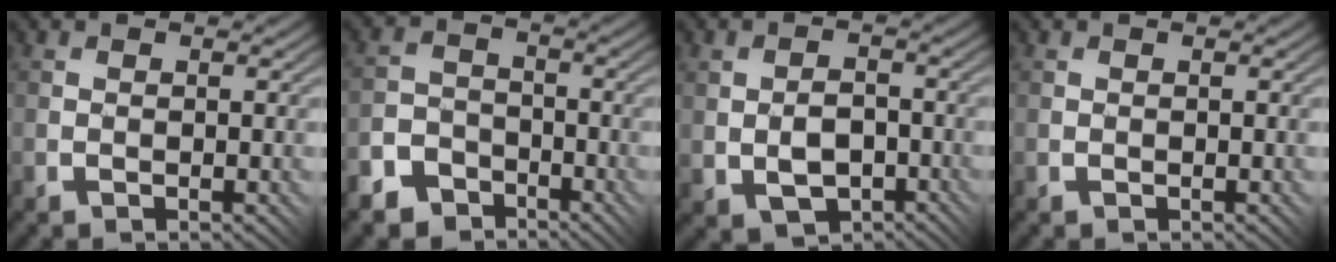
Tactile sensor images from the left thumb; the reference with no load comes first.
{"total": 6.2, "force": [-4.7, 3.9, 1.0], "torque": [-0.023, -0.002, -0.095]}
{"total": 5.2, "force": [-1.2, 3.4, 3.7], "torque": [-0.080, -0.005, -0.022]}
{"total": 0.0}